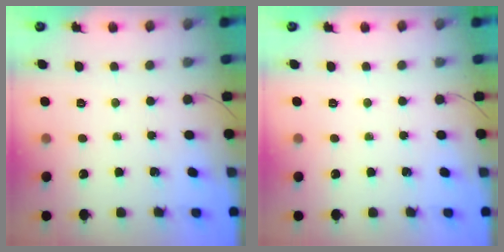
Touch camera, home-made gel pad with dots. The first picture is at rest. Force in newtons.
{"total": 0.0}